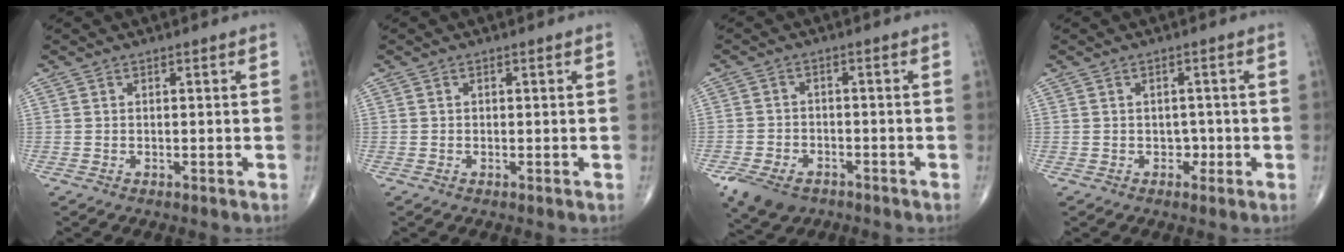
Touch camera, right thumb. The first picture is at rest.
{"total": 0.0}
{"total": 8.1, "force": [-5.0, 5.1, 3.8], "torque": [-0.070, 0.020, -0.080]}
{"total": 2.0, "force": [-0.6, 1.7, 0.8], "torque": [0.005, 0.007, -0.011]}